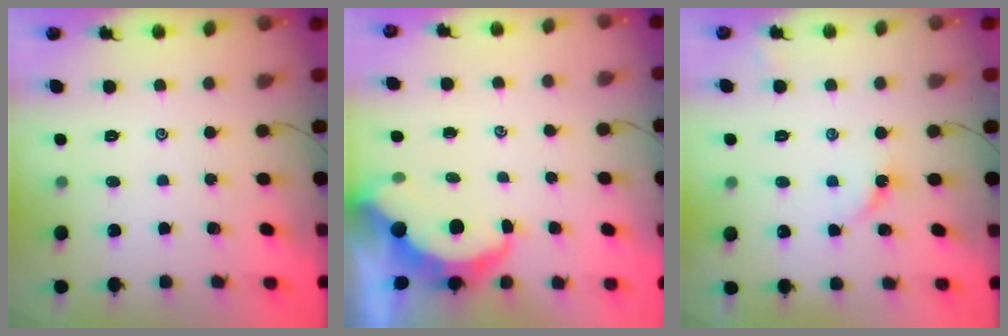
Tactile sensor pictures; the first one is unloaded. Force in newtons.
{"total": 7.8, "press": 7.7, "slide": 1.1}
{"total": 3.8, "press": 3.8, "slide": 0.5}